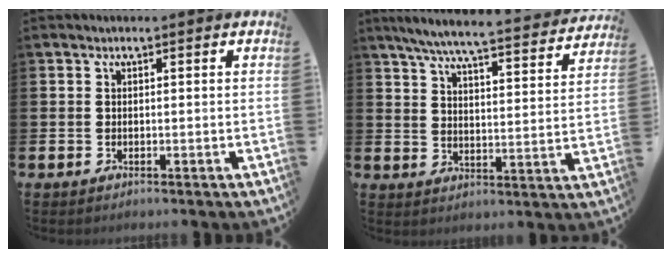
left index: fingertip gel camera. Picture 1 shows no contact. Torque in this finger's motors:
{"motor_torque": [1.05, -1.09, 0.44, 0.21]}